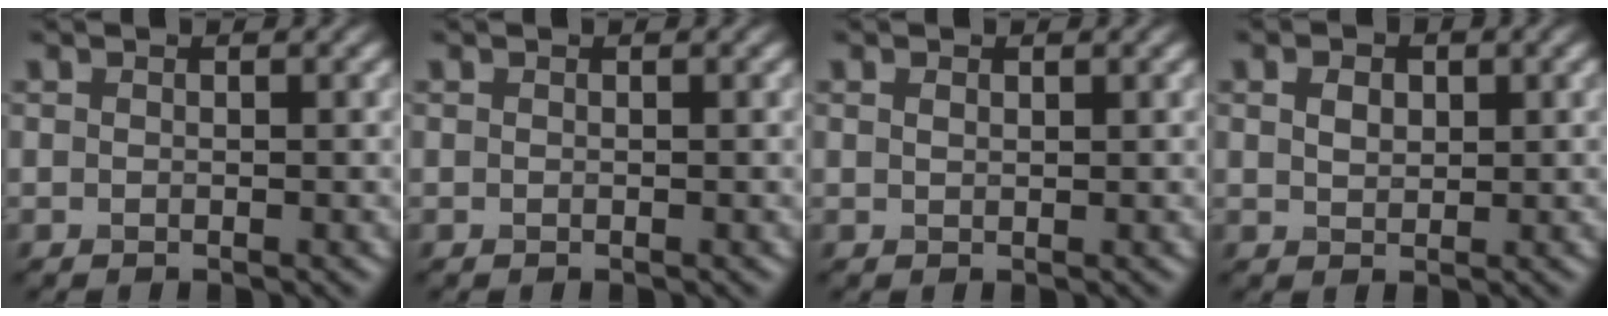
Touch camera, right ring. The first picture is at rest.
{"total": 0.0}
{"total": 0.6, "force": [0.4, 0.3, 0.3], "torque": [-0.008, 0.000, 0.008]}
{"total": 1.8, "force": [0.7, 1.3, 1.1], "torque": [-0.017, -0.001, 0.011]}